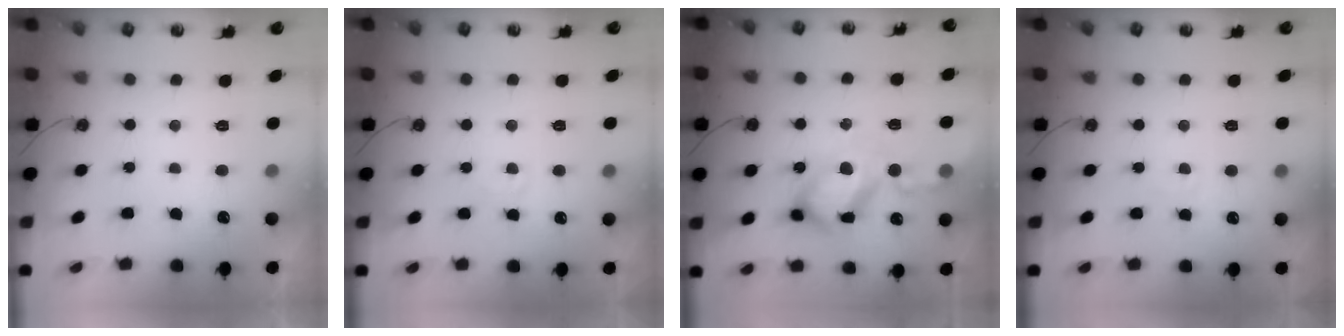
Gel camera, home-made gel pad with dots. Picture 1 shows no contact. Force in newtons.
{"total": 4.2, "press": 4.2, "slide": 0.5}
{"total": 22.1, "press": 22.0, "slide": 2.1}
{"total": 2.7, "press": 2.7, "slide": 0.4}